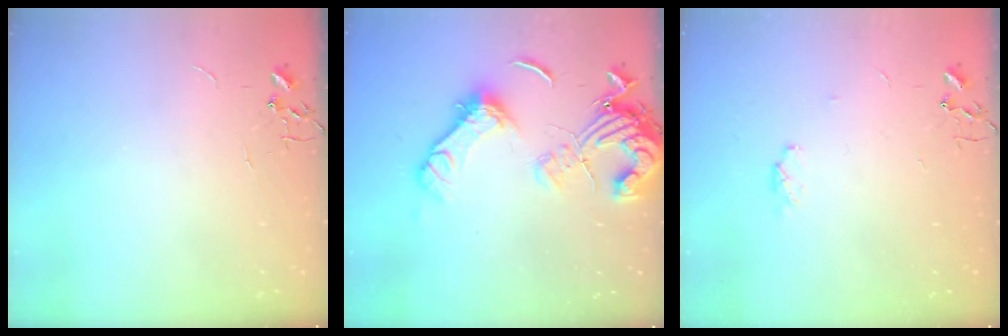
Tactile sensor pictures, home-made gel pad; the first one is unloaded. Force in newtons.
{"total": 16.5, "press": 16.4, "slide": 2.4}
{"total": 3.9, "press": 3.8, "slide": 0.8}